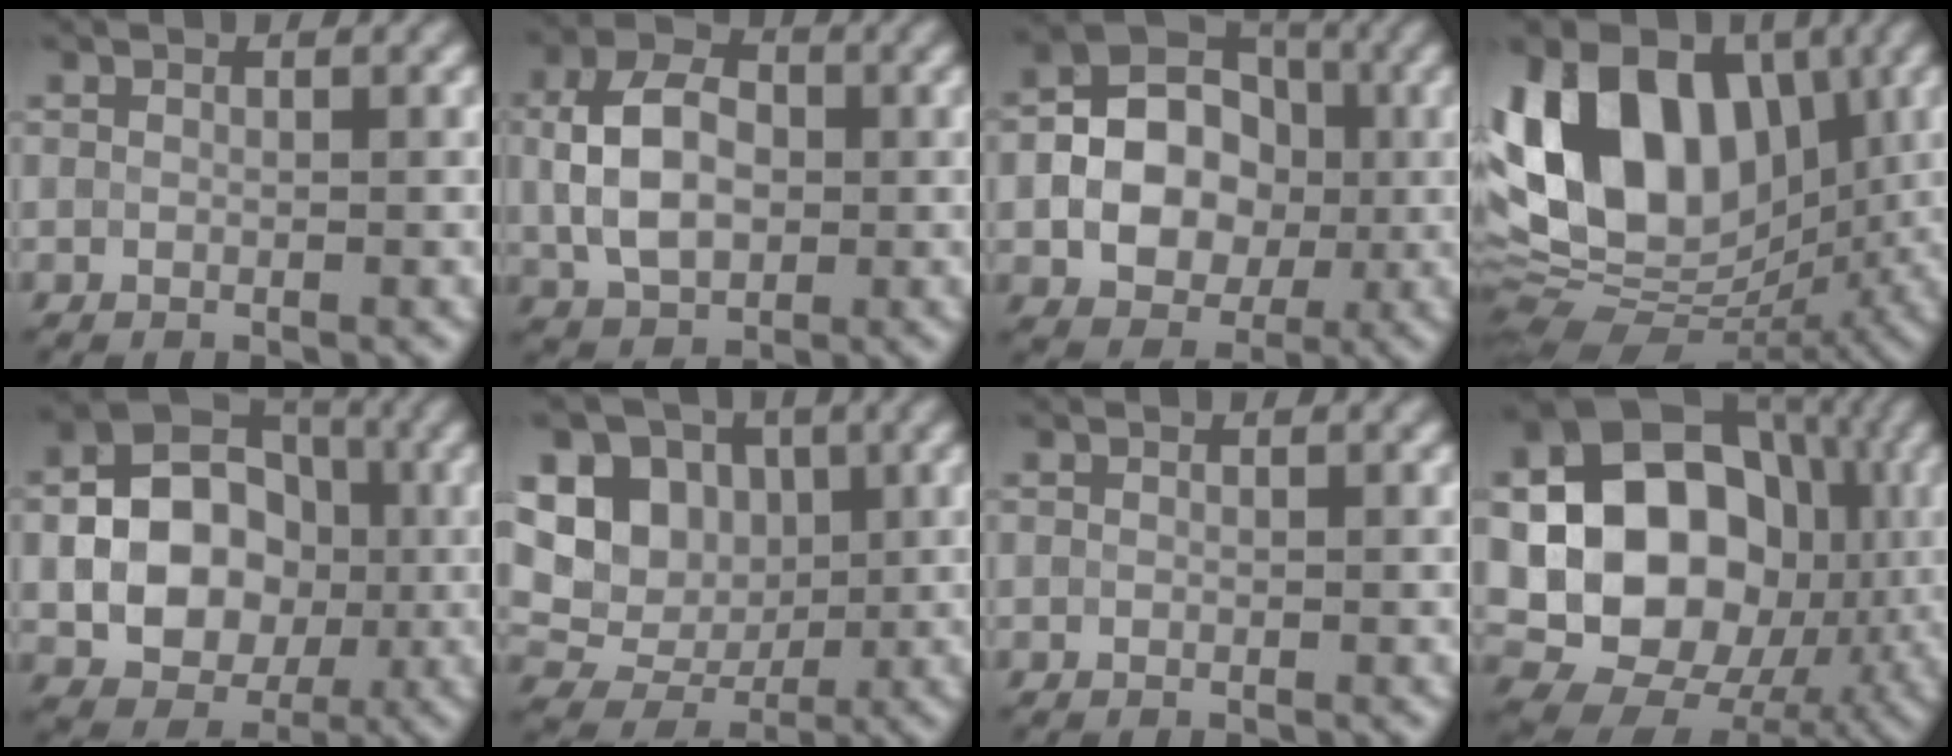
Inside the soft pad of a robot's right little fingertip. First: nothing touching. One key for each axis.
{"total": 6.7, "fx": 0.4, "fy": 4.7, "fz": 4.8, "tx": -0.100, "ty": 0.012, "tz": 0.001}
{"total": 9.7, "fx": -0.8, "fy": 7.4, "fz": 6.2, "tx": -0.083, "ty": -0.001, "tz": -0.023}
{"total": 14.0, "fx": 2.4, "fy": 10.1, "fz": 9.5, "tx": -0.167, "ty": 0.024, "tz": 0.023}
{"total": 10.8, "fx": -0.8, "fy": 8.5, "fz": 6.7, "tx": -0.078, "ty": -0.001, "tz": -0.019}
{"total": 10.0, "fx": 2.5, "fy": 8.4, "fz": 5.0, "tx": -0.099, "ty": 0.037, "tz": 0.018}
{"total": 0.0}
{"total": 18.6, "fx": 0.1, "fy": 15.4, "fz": 10.4, "tx": -0.171, "ty": 0.013, "tz": -0.011}